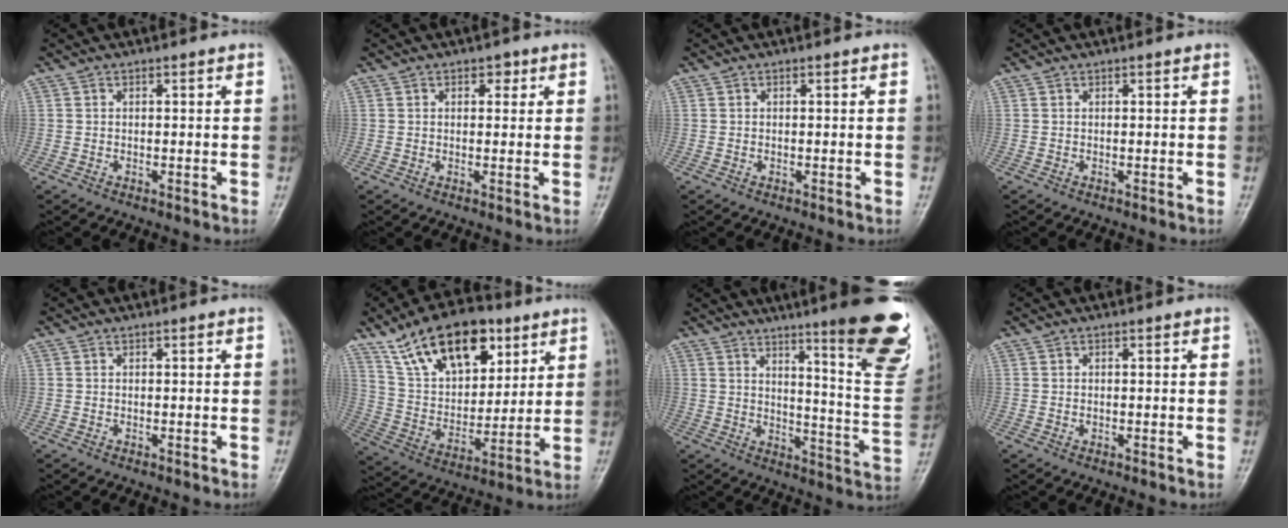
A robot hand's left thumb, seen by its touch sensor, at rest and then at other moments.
{"total": 2.1, "force": [1.0, 1.4, 1.2], "torque": [0.000, 0.000, 0.009]}
{"total": 0.0}
{"total": 0.0}
{"total": 0.0}
{"total": 20.1, "force": [11.6, 10.8, 12.4], "torque": [-0.161, -0.038, 0.208]}
{"total": 21.6, "force": [12.9, 3.2, 17.0], "torque": [-0.187, -0.079, 0.171]}
{"total": 0.5, "force": [0.0, 0.4, 0.4], "torque": [-0.005, 0.000, 0.001]}